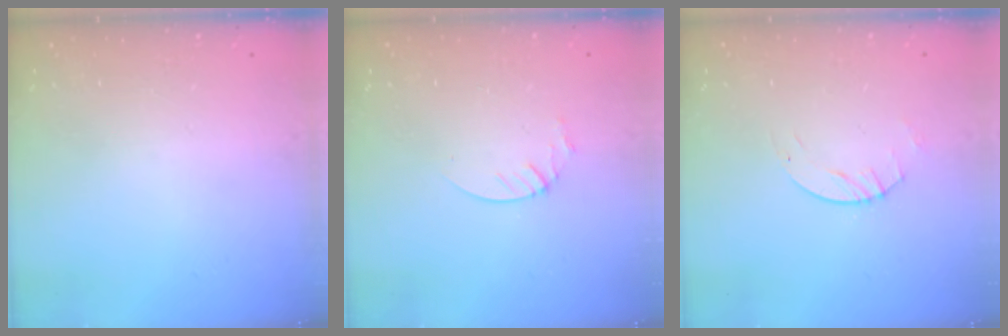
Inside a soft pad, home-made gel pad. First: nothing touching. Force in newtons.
{"total": 2.1, "press": 2.1, "slide": 0.2}
{"total": 2.8, "press": 2.8, "slide": 0.4}